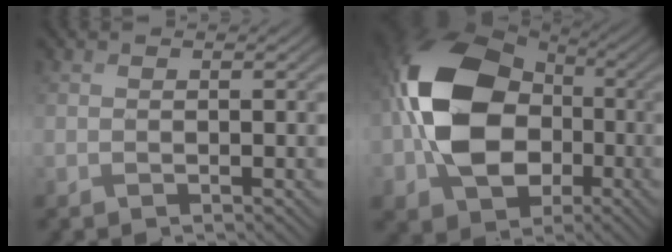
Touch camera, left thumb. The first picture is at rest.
{"total": 16.4, "force": [-1.4, 12.1, 10.9], "torque": [-0.235, -0.005, -0.031]}